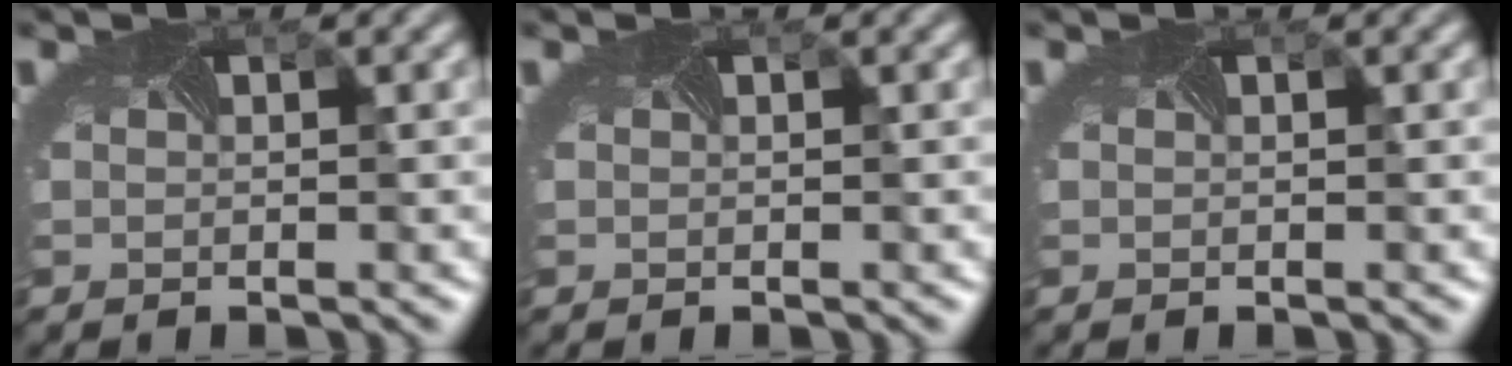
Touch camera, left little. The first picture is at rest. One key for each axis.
{"total": 0.0}
{"total": 0.0}